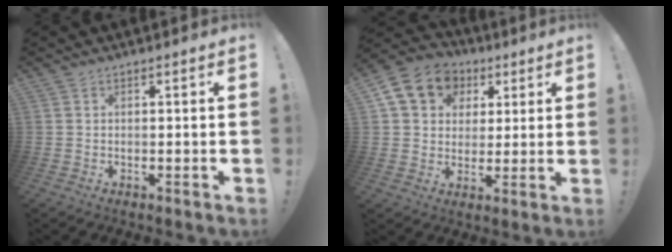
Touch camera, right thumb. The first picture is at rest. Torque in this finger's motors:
{"motor_torque": [1.31, 1.43, 0.36, -0.20, 0.07]}